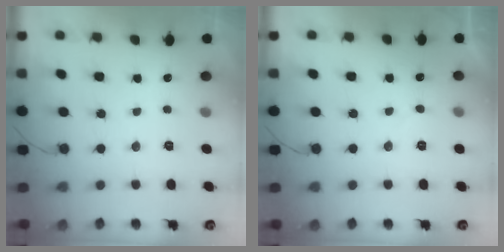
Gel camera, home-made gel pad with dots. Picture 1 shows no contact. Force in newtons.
{"total": 4.6, "press": 4.6, "slide": 0.2}